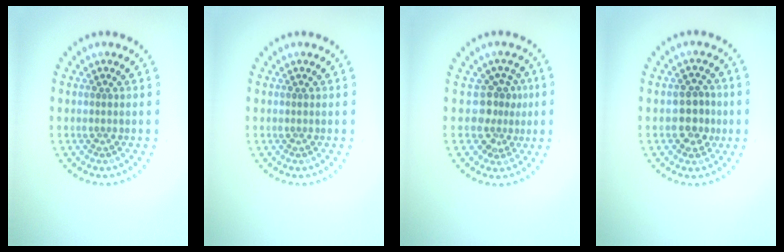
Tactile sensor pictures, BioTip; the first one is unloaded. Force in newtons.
{"total": 0.0}
{"total": 2.7, "press": 1.9, "slide": 1.9}
{"total": 2.7, "press": 2.6, "slide": 0.6}